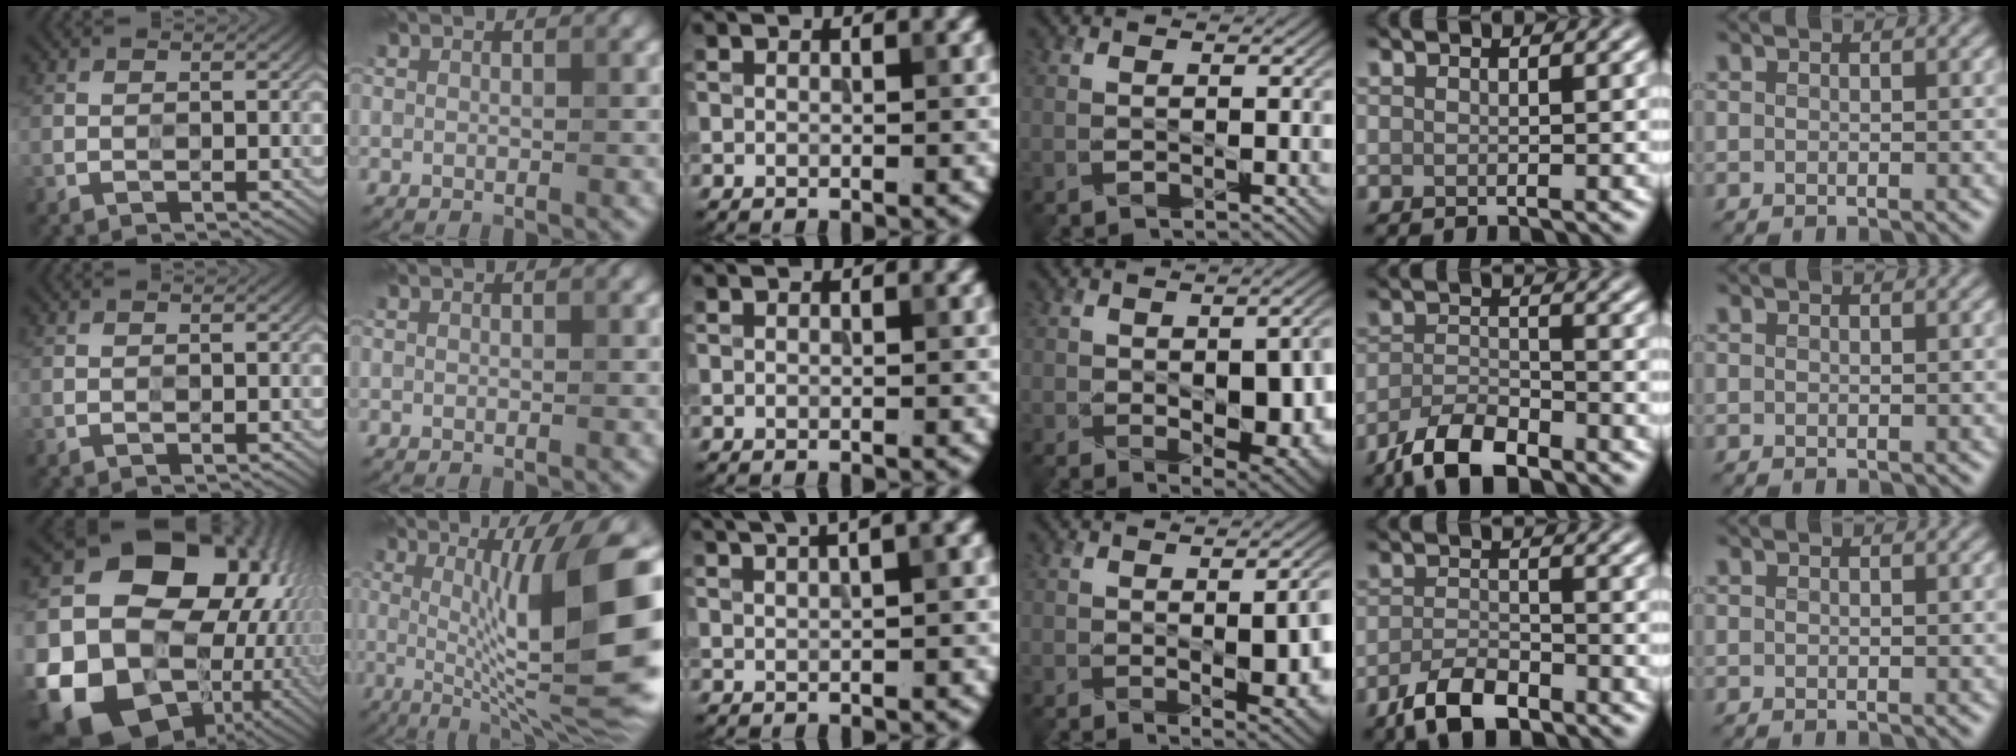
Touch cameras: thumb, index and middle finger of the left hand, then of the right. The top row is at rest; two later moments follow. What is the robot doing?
{"motion": "wipe", "object": "bowl"}